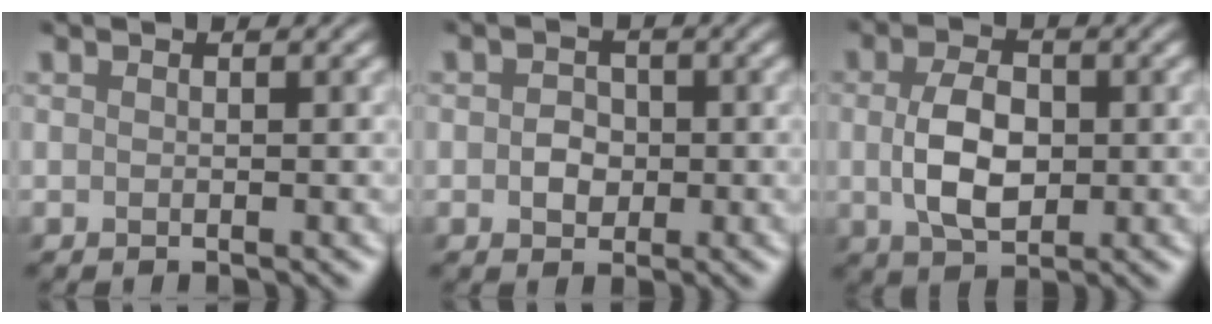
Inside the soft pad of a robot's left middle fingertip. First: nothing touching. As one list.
[{"total": 1.5, "force": [-0.1, 1.4, 0.5], "torque": [-0.004, 0.000, -0.007]}, {"total": 4.1, "force": [0.1, 2.5, 3.3], "torque": [-0.077, -0.002, 0.007]}]